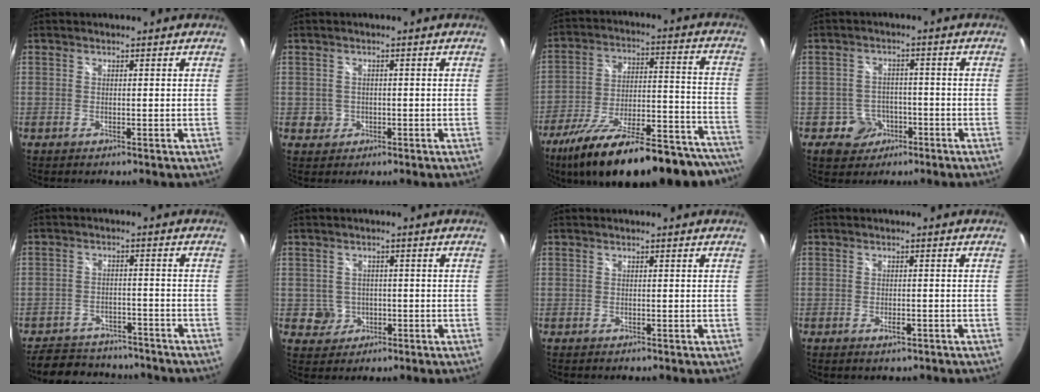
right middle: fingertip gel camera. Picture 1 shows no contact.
{"total": 2.1, "force": [-0.4, 2.1, 0.3], "torque": [-0.007, 0.000, -0.004]}
{"total": 33.6, "force": [-27.6, 9.3, 16.6], "torque": [-0.250, -0.024, -0.383]}
{"total": 5.2, "force": [-2.5, 4.5, 0.9], "torque": [-0.030, 0.013, -0.029]}
{"total": 13.2, "force": [-11.3, 5.2, 4.2], "torque": [-0.105, 0.013, -0.158]}
{"total": 3.5, "force": [-0.7, 3.4, 0.5], "torque": [-0.015, 0.006, -0.007]}
{"total": 0.0}
{"total": 1.8, "force": [-1.2, 1.0, 1.0], "torque": [-0.017, -0.002, -0.017]}